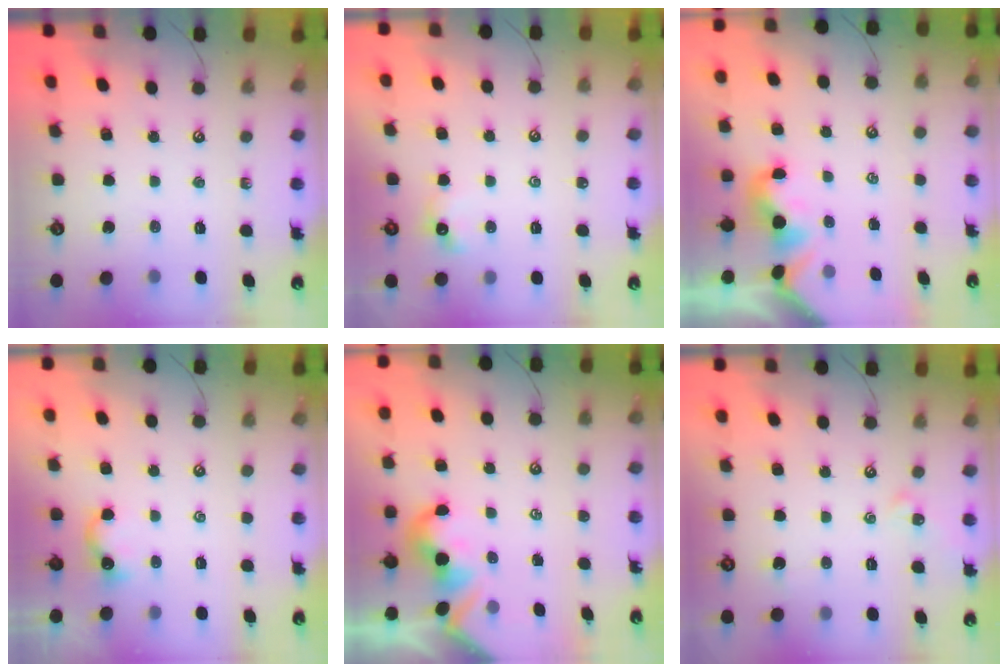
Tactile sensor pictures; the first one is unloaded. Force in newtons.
{"total": 2.2, "press": 2.1, "slide": 0.7}
{"total": 0.7, "press": 0.1, "slide": 0.7}
{"total": 0.8, "press": 0.6, "slide": 0.5}
{"total": 1.9, "press": 1.9, "slide": 0.3}
{"total": 1.8, "press": 1.7, "slide": 0.6}